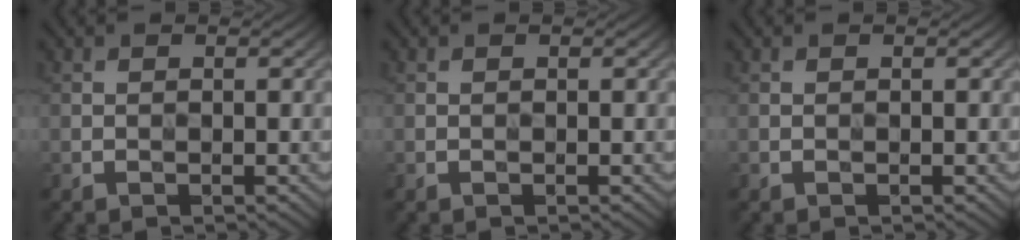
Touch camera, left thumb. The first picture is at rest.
{"total": 0.0}
{"total": 0.0}